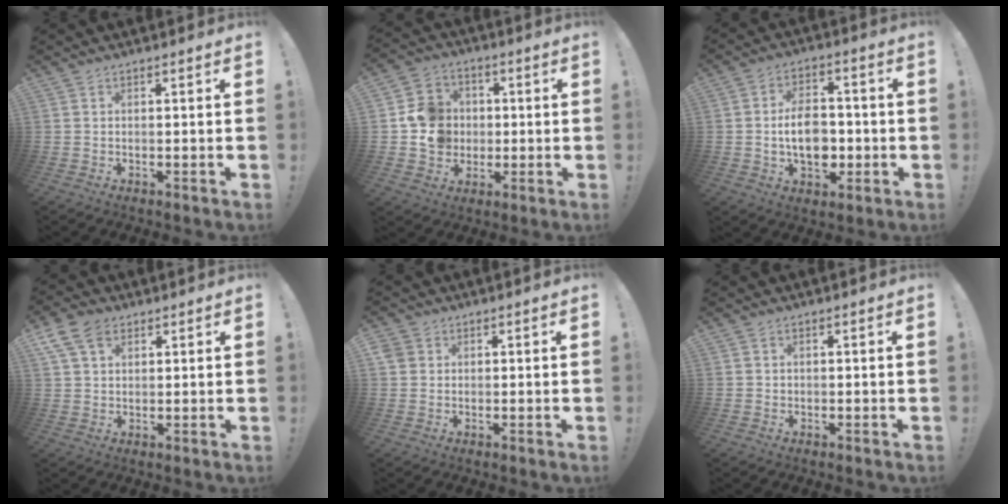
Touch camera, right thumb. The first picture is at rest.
{"total": 11.0, "force": [-0.2, 10.5, 3.2], "torque": [-0.024, 0.015, 0.008]}
{"total": 11.9, "force": [-1.4, 8.3, 8.4], "torque": [-0.139, 0.007, -0.022]}
{"total": 8.8, "force": [4.3, 5.6, 5.2], "torque": [-0.089, -0.004, 0.087]}
{"total": 3.0, "force": [1.1, 2.6, 0.9], "torque": [-0.014, 0.002, 0.023]}
{"total": 0.7, "force": [0.0, 0.7, 0.1], "torque": [-0.008, 0.005, 0.002]}